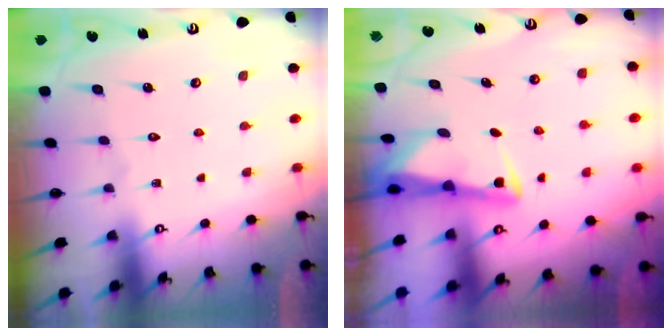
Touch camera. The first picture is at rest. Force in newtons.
{"total": 3.0, "press": 3.0, "slide": 0.3}